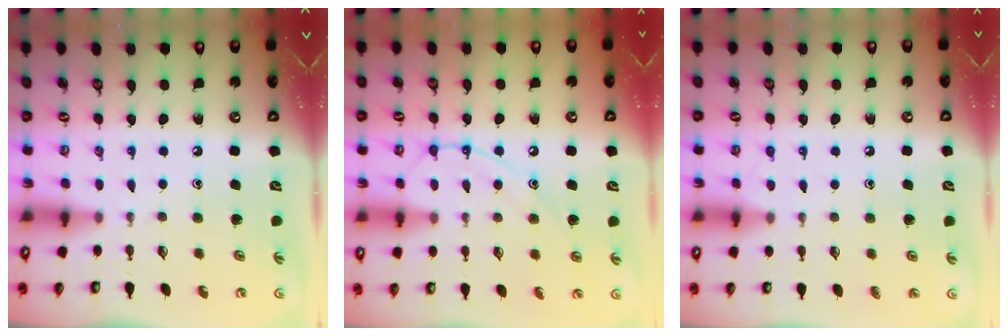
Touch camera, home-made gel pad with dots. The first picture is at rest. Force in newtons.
{"total": 10.1, "press": 10.1, "slide": 0.9}
{"total": 4.2, "press": 4.2, "slide": 0.5}